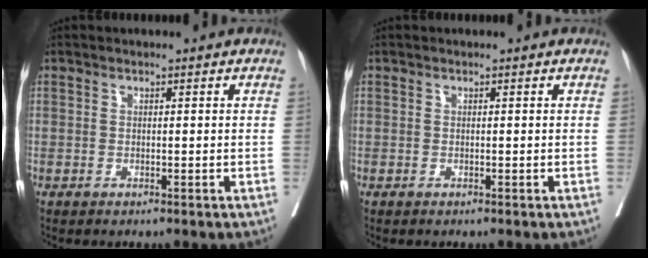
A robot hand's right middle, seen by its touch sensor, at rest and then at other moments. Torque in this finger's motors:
{"motor_torque": [-0.13, 0.05, -0.01, 0.00]}